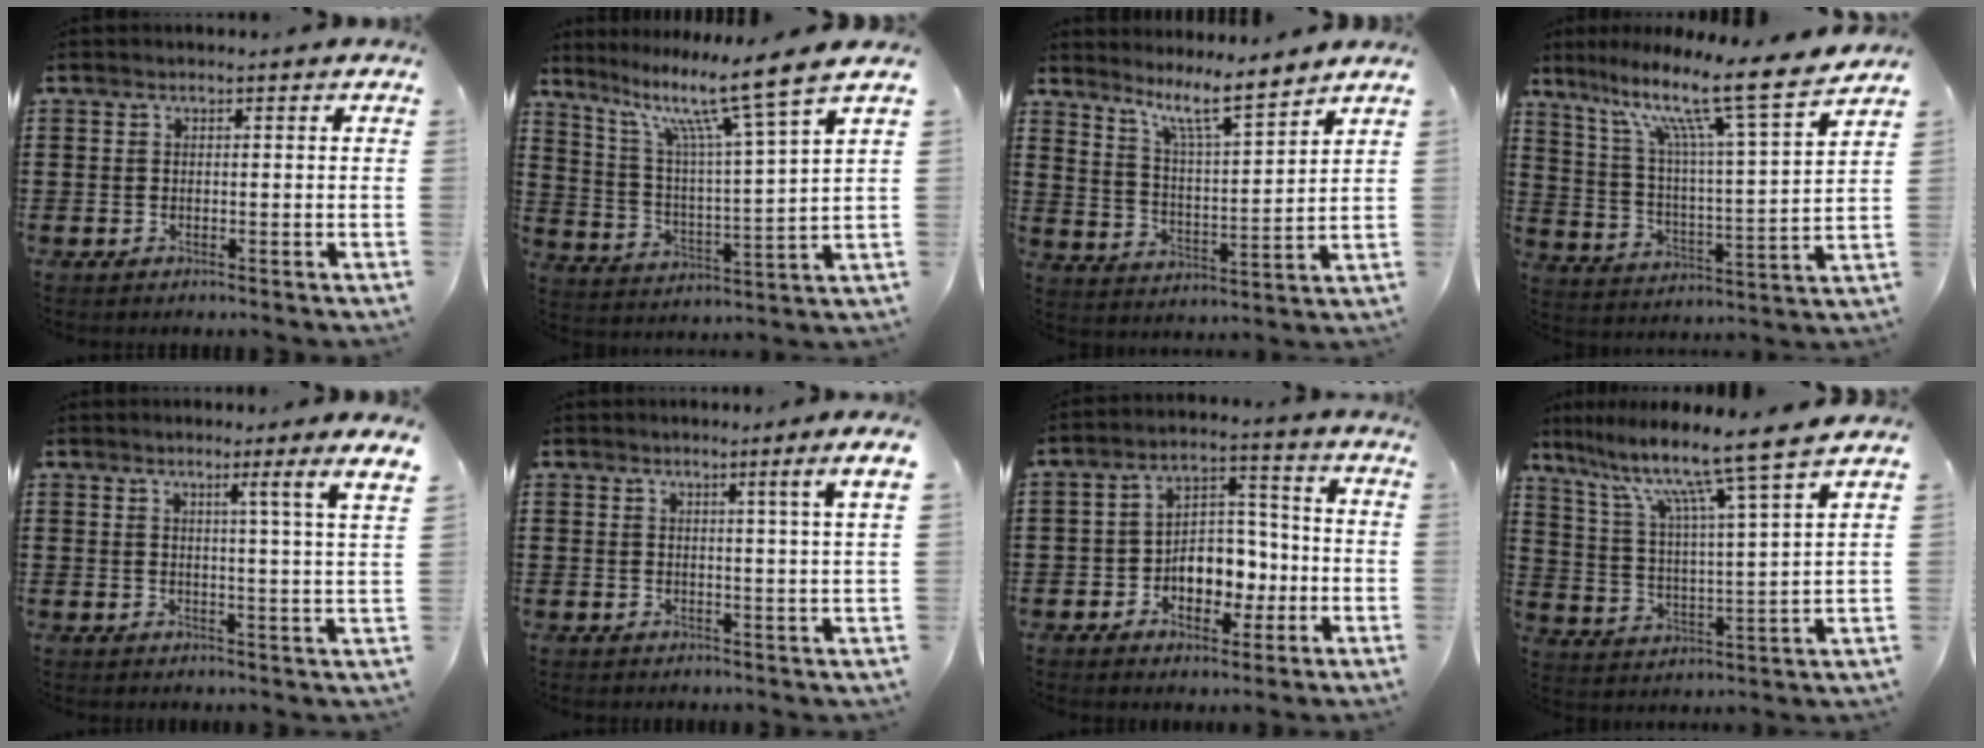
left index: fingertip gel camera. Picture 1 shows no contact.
{"total": 11.8, "force": [8.7, 0.0, 8.0], "torque": [-0.167, -0.051, 0.135]}
{"total": 8.3, "force": [6.9, 0.4, 4.5], "torque": [-0.093, -0.039, 0.117]}
{"total": 13.0, "force": [9.8, 0.5, 8.6], "torque": [-0.185, -0.067, 0.152]}
{"total": 4.0, "force": [2.4, -2.0, 2.5], "torque": [-0.036, -0.029, 0.030]}
{"total": 3.4, "force": [1.8, -1.6, 2.3], "torque": [-0.037, -0.014, 0.027]}
{"total": 6.8, "force": [-1.9, 5.3, 3.8], "torque": [-0.061, 0.011, -0.034]}
{"total": 9.7, "force": [7.8, -0.9, 5.8], "torque": [-0.134, -0.057, 0.119]}